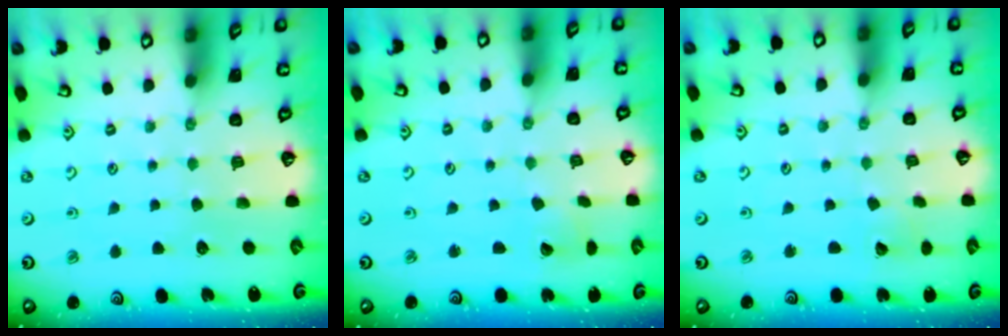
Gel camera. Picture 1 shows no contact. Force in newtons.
{"total": 2.7, "press": 2.7, "slide": 0.3}
{"total": 2.7, "press": 2.6, "slide": 0.4}